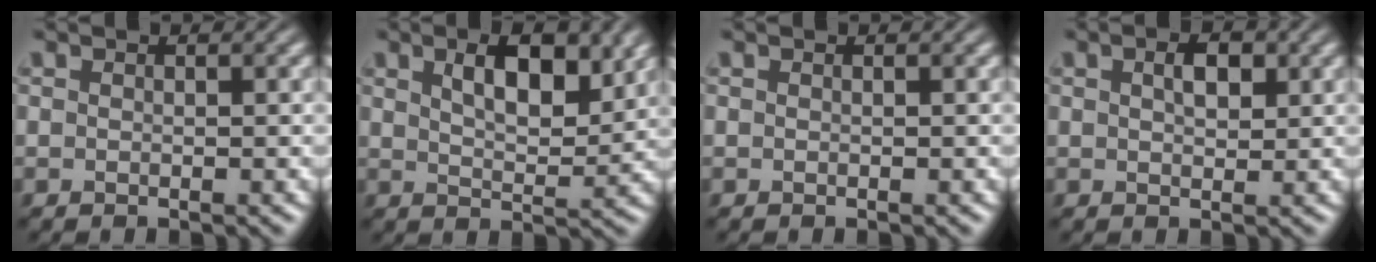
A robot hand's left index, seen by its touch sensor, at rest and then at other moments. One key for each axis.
{"total": 5.6, "fx": 2.6, "fy": 2.2, "fz": 4.4, "tx": -0.071, "ty": 0.000, "tz": 0.043}
{"total": 0.0}
{"total": 2.3, "fx": 0.8, "fy": 1.2, "fz": 1.8, "tx": -0.030, "ty": 0.003, "tz": 0.013}